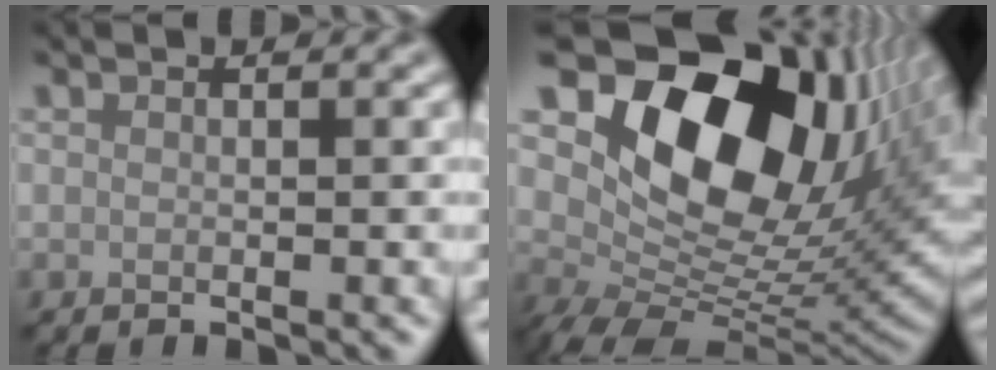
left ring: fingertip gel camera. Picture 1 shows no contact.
{"total": 17.0, "force": [5.3, 11.0, 11.9], "torque": [-0.183, 0.009, 0.091]}